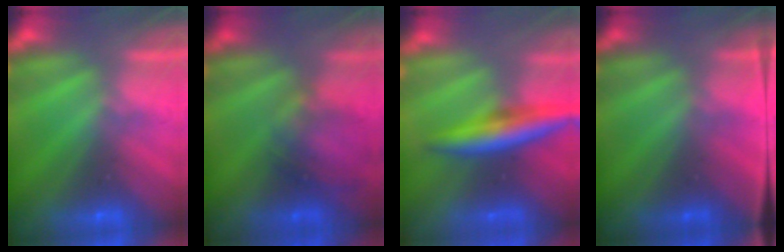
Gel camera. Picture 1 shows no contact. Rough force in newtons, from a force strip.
{"total": 2.1}
{"total": 7.3}
{"total": 2.5}